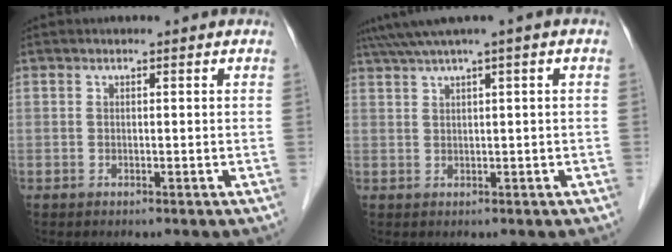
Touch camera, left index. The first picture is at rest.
{"total": 4.1, "force": [2.4, -0.8, 3.2], "torque": [-0.070, 0.024, 0.049]}